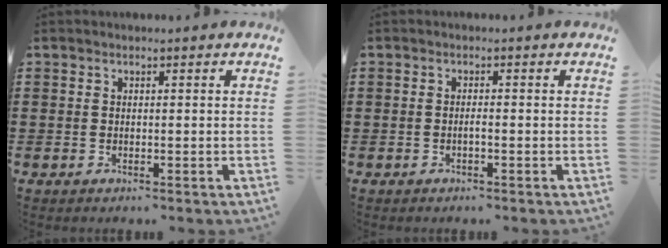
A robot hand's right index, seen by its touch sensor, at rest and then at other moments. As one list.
[{"total": 0.9, "force": [-0.4, 0.0, 0.8], "torque": [-0.015, -0.004, -0.007]}]